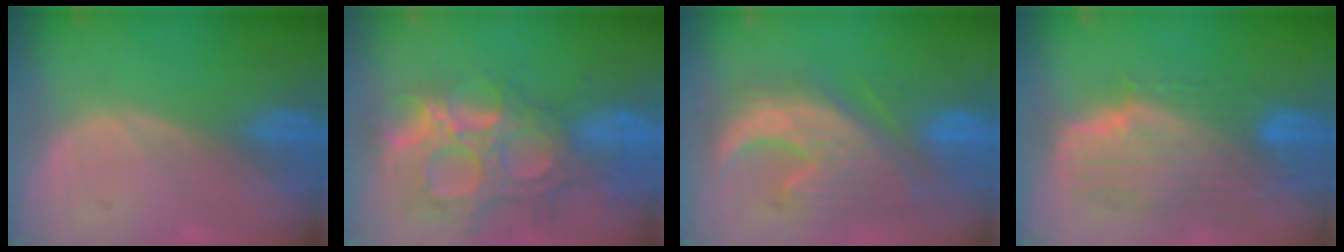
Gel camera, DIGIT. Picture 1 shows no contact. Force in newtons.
{"total": 14.1, "press": 11.9, "slide": 7.6}
{"total": 11.3, "press": 10.8, "slide": 3.3}
{"total": 9.9, "press": 8.8, "slide": 4.5}